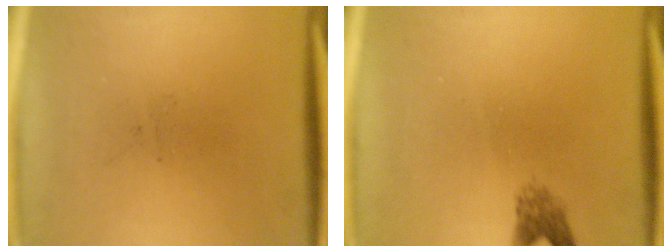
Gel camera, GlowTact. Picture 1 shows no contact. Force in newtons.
{"total": 2.1}